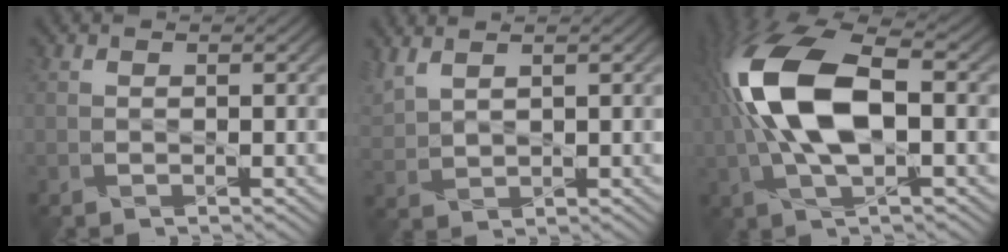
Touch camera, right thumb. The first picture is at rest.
{"total": 3.8, "force": [2.8, 1.2, 2.2], "torque": [-0.069, 0.010, 0.065]}
{"total": 14.0, "force": [0.7, 6.6, 12.4], "torque": [-0.290, 0.022, 0.006]}